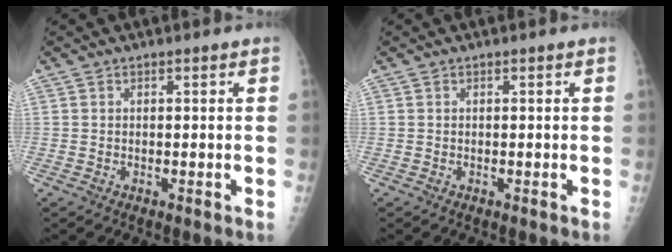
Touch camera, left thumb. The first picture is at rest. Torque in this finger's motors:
{"motor_torque": [0.02, 0.02, 0.01, -0.05, 0.00]}